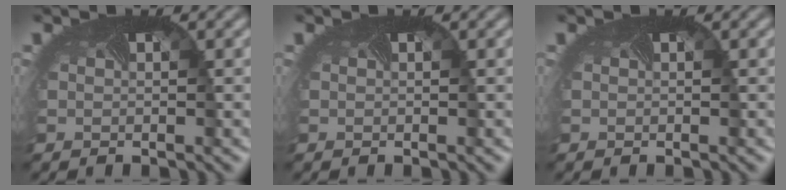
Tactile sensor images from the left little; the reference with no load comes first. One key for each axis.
{"total": 0.0}
{"total": 0.0}